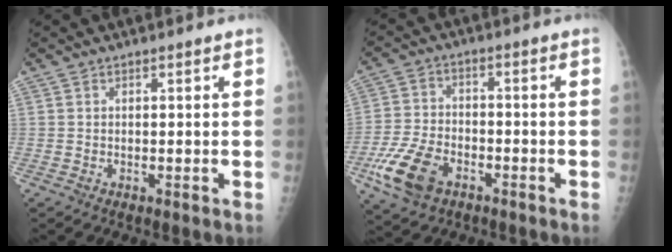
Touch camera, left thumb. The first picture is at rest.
{"total": 11.2, "force": [-5.5, 6.8, 7.0], "torque": [-0.135, 0.013, -0.104]}